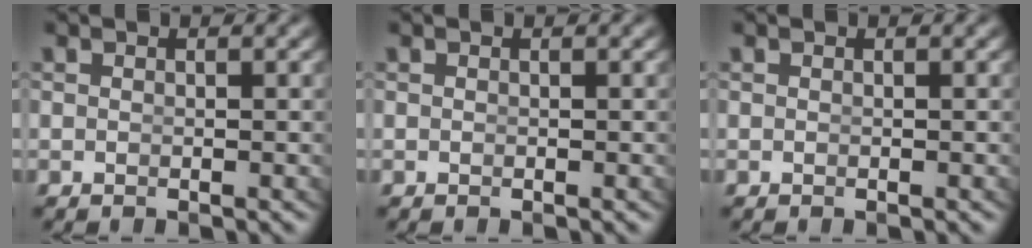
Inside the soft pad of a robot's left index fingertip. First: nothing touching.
{"total": 0.0}
{"total": 0.0}